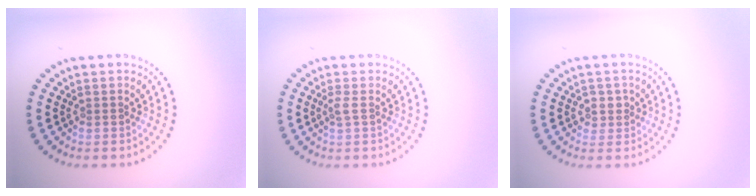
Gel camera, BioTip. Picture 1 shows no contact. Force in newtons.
{"total": 0.9, "press": 0.7, "slide": 0.6}
{"total": 1.6, "press": 1.3, "slide": 0.9}